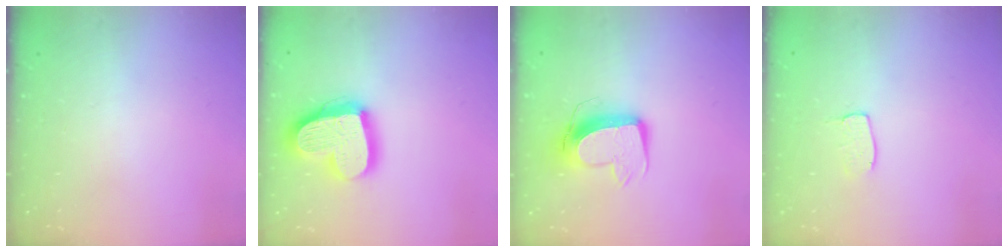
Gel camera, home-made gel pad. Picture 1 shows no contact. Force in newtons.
{"total": 20.5, "press": 20.4, "slide": 1.8}
{"total": 11.7, "press": 11.6, "slide": 1.0}
{"total": 4.5, "press": 4.5, "slide": 0.3}